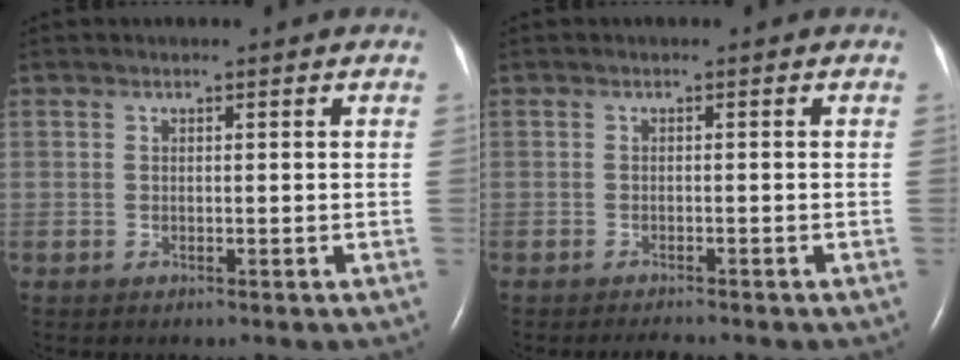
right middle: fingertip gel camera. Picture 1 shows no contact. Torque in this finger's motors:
{"motor_torque": [0.64, -0.62, 0.13, 0.05]}